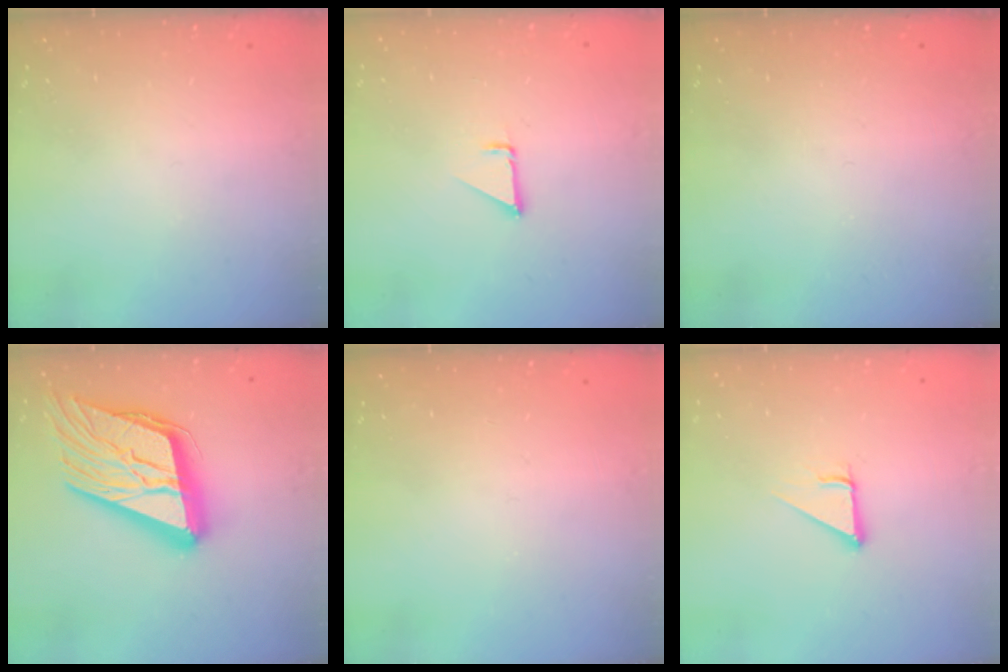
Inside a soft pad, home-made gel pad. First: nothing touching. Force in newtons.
{"total": 1.4, "press": 1.3, "slide": 0.1}
{"total": 0.0}
{"total": 27.8, "press": 27.3, "slide": 5.1}
{"total": 0.0}
{"total": 3.0, "press": 3.0, "slide": 0.2}